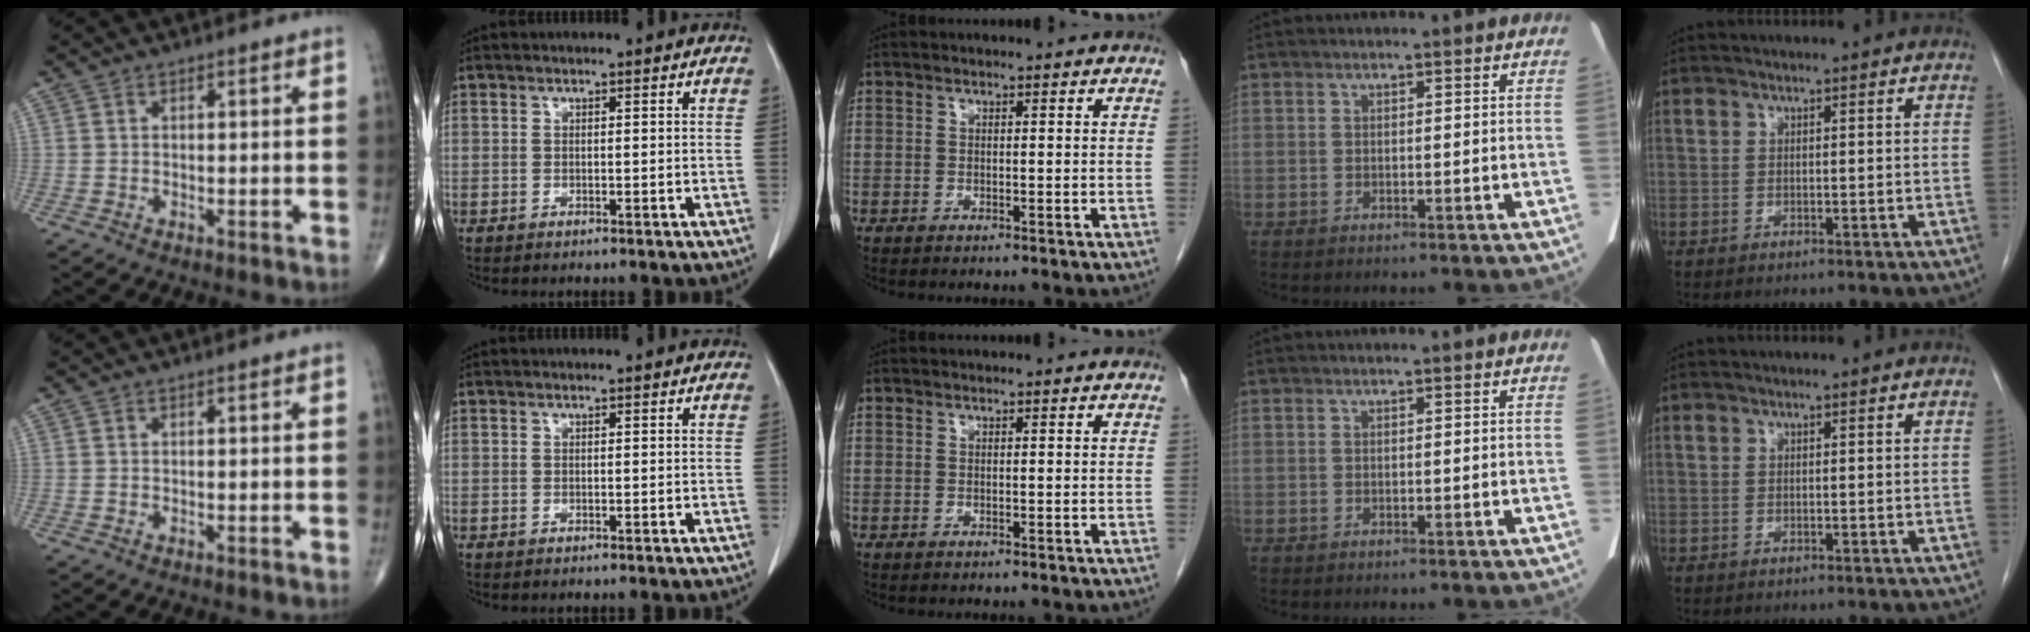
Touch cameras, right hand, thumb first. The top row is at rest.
{}